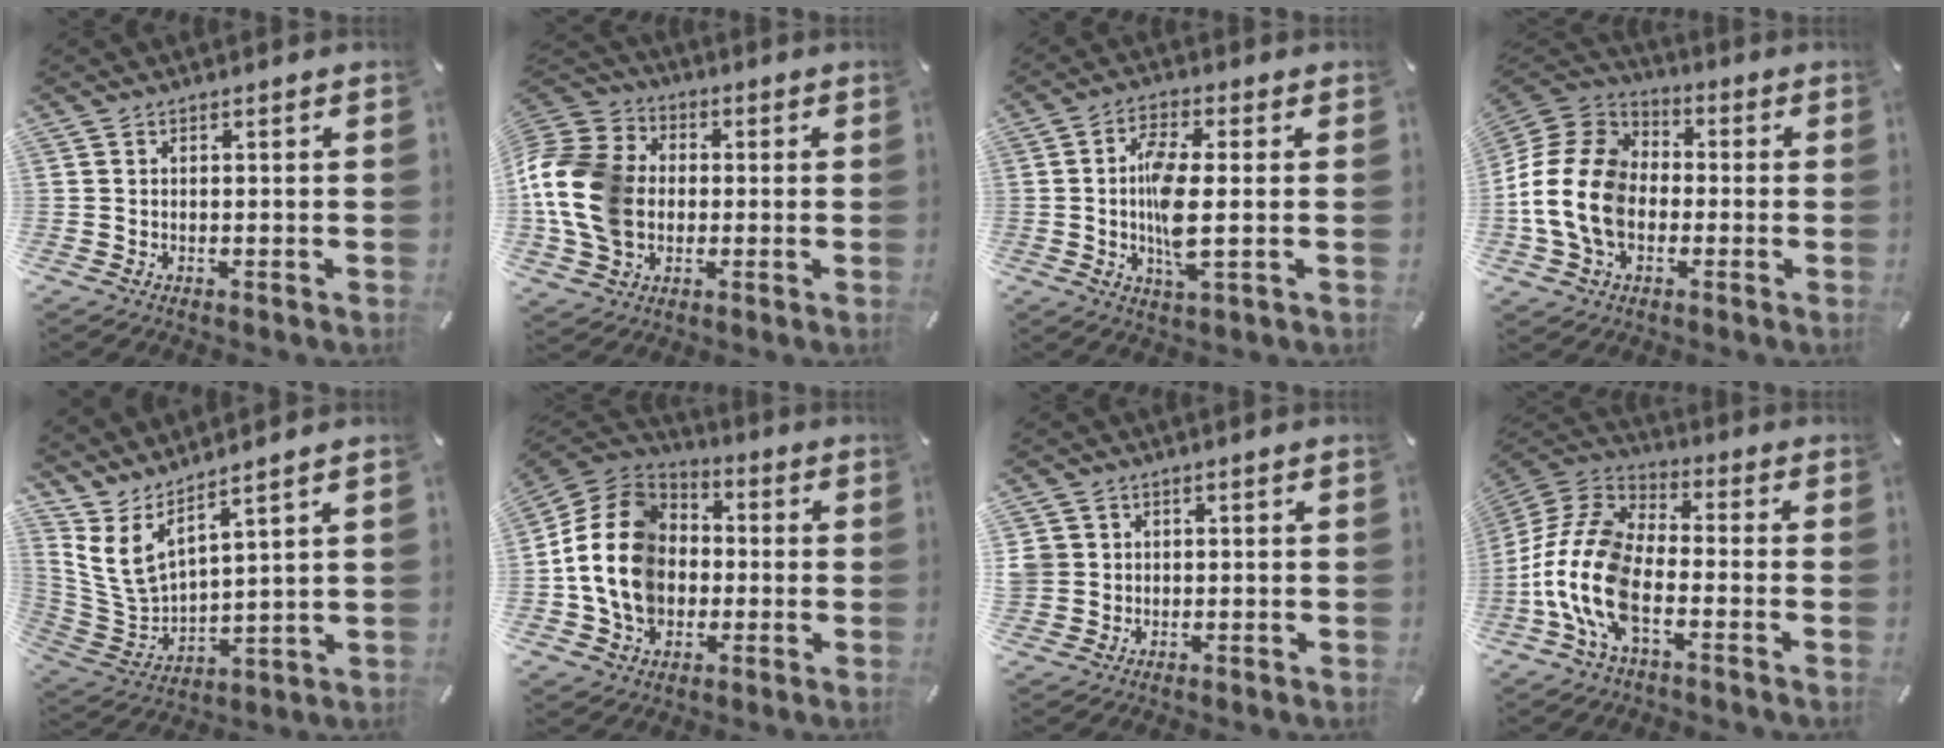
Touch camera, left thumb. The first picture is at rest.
{"total": 16.5, "force": [-1.2, 13.3, 9.7], "torque": [-0.235, 0.017, -0.025]}
{"total": 9.6, "force": [-0.3, 3.1, 9.1], "torque": [-0.194, -0.010, -0.008]}
{"total": 16.5, "force": [-3.4, 13.2, 9.3], "torque": [-0.219, 0.031, -0.066]}
{"total": 8.6, "force": [6.1, 3.7, 4.8], "torque": [-0.124, -0.048, 0.117]}
{"total": 16.6, "force": [-2.7, 14.1, 8.4], "torque": [-0.200, 0.022, -0.049]}
{"total": 4.2, "force": [0.9, 4.1, 0.4], "torque": [-0.022, 0.006, 0.018]}
{"total": 14.8, "force": [-4.9, 7.9, 11.5], "torque": [-0.279, -0.007, -0.096]}